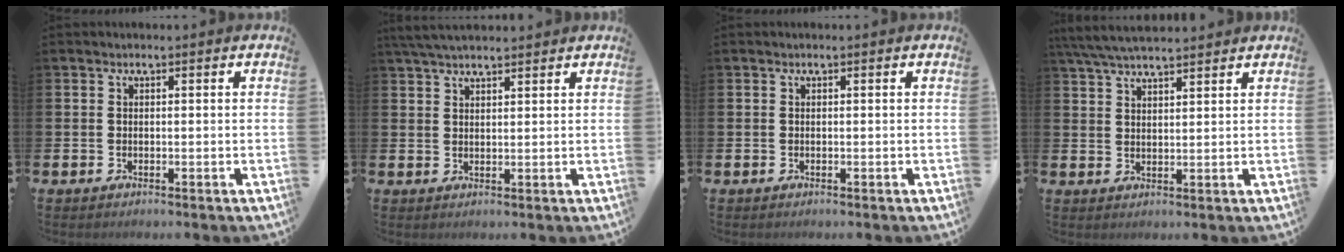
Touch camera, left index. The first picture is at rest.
{"total": 4.1, "force": [3.6, 0.9, 1.7], "torque": [-0.036, -0.007, 0.066]}
{"total": 0.0}
{"total": 5.5, "force": [5.1, 0.9, 1.9], "torque": [-0.047, -0.016, 0.093]}